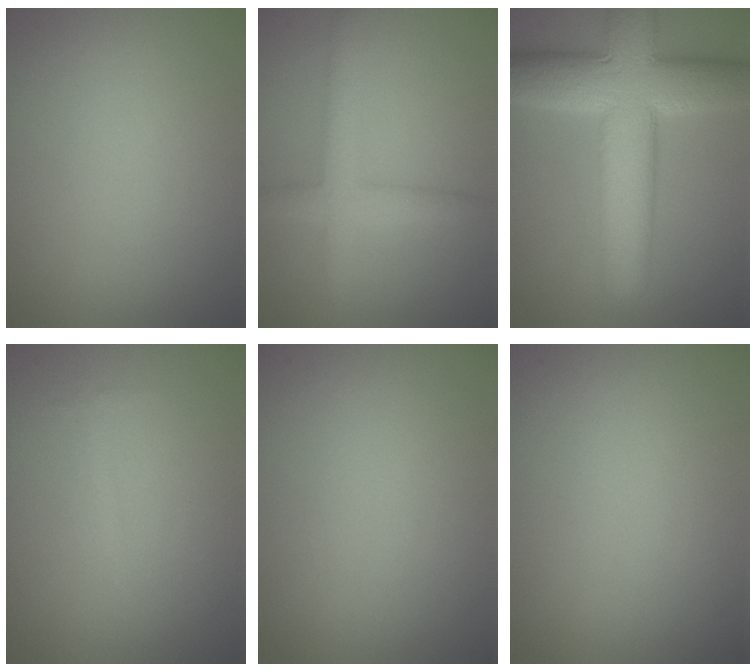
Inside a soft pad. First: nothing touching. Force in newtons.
{"total": 3.3, "press": 3.3, "slide": 0.1}
{"total": 11.7, "press": 11.7, "slide": 0.6}
{"total": 0.6, "press": 0.6, "slide": 0.0}
{"total": 0.0}
{"total": 0.0}